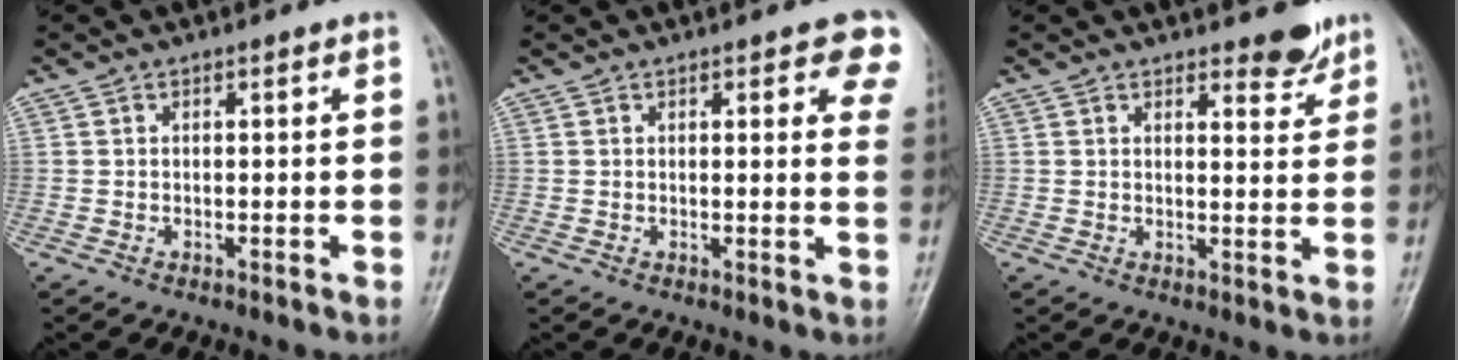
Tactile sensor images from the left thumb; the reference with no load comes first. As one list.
[{"total": 7.8, "force": [4.5, 2.6, 5.8], "torque": [-0.035, -0.013, 0.043]}, {"total": 4.0, "force": [3.3, 1.4, 1.8], "torque": [-0.005, -0.025, 0.044]}]